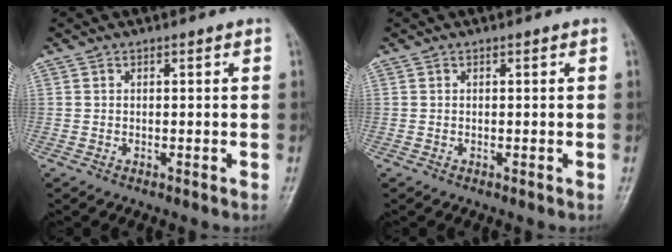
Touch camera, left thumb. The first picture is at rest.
{"total": 0.0}